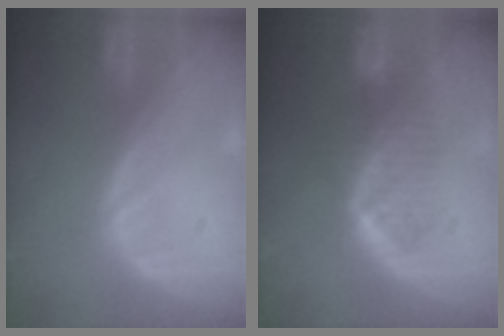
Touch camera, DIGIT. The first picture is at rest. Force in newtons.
{"total": 6.5, "press": 5.8, "slide": 2.9}